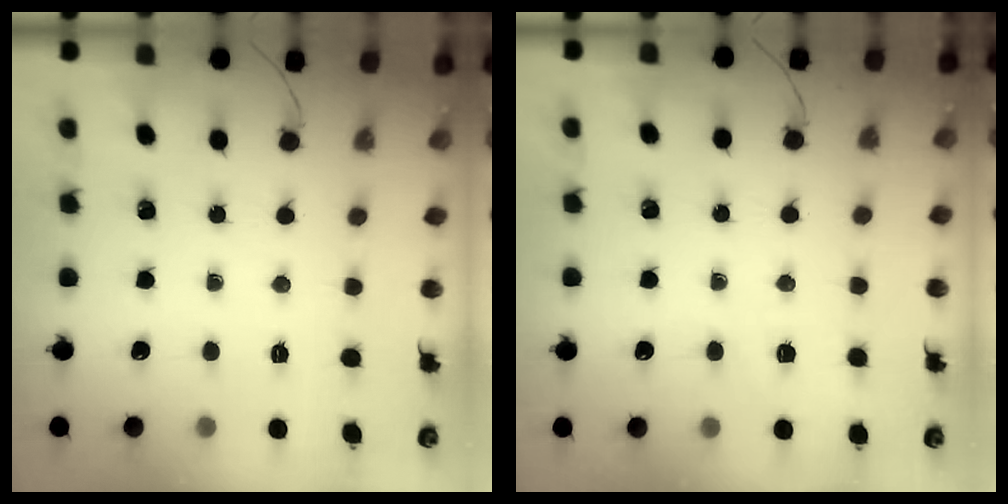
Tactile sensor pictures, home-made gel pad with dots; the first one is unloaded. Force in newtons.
{"total": 1.4, "press": 0.5, "slide": 1.3}